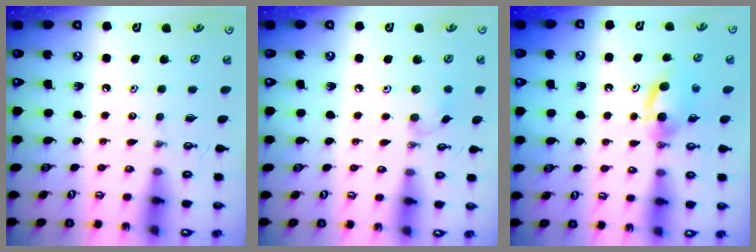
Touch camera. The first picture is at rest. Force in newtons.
{"total": 7.4, "press": 7.4, "slide": 0.8}
{"total": 5.3, "press": 5.2, "slide": 0.5}